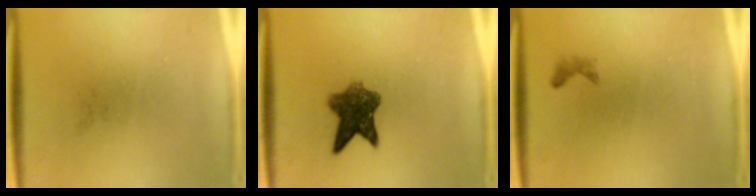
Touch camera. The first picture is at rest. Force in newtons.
{"total": 7.1}
{"total": 0.6}